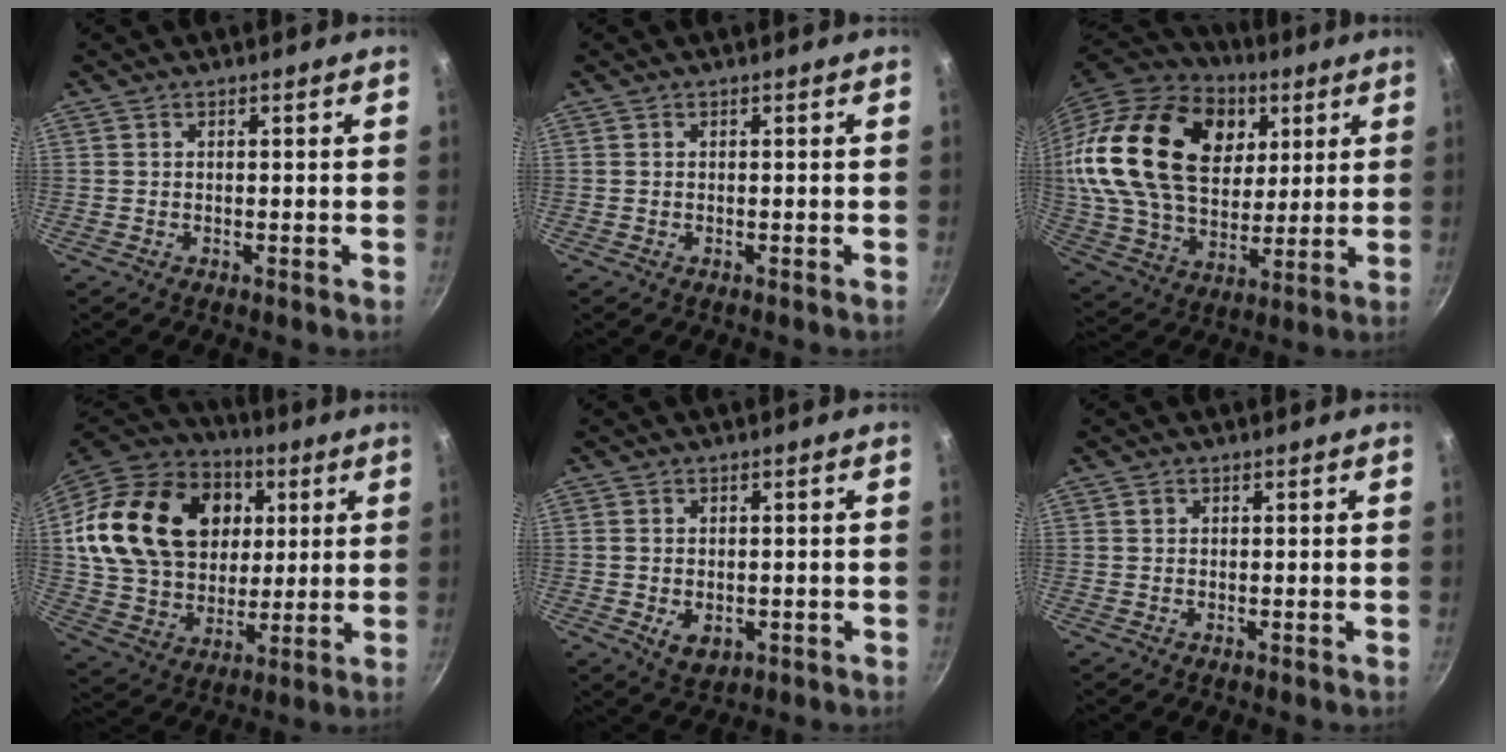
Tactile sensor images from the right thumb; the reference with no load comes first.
{"total": 0.0}
{"total": 31.1, "force": [9.6, 20.7, 21.1], "torque": [-0.369, -0.004, 0.172]}
{"total": 27.7, "force": [7.0, 20.4, 17.4], "torque": [-0.295, 0.002, 0.130]}
{"total": 4.4, "force": [-0.8, 3.1, 3.0], "torque": [-0.041, -0.006, -0.006]}
{"total": 0.8, "force": [0.3, 0.7, 0.2], "torque": [-0.002, 0.002, 0.003]}